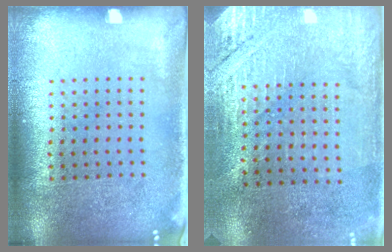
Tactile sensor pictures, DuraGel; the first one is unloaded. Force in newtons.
{"total": 2.8, "press": 2.6, "slide": 1.0}